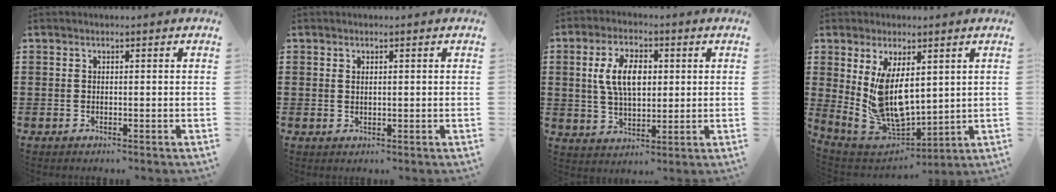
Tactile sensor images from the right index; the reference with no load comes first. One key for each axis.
{"total": 0.7, "fx": 0.4, "fy": 0.3, "fz": 0.5, "tx": -0.009, "ty": 0.004, "tz": 0.007}
{"total": 7.8, "fx": 1.5, "fy": 4.2, "fz": 6.5, "tx": -0.141, "ty": 0.013, "tz": 0.023}
{"total": 10.4, "fx": 2.7, "fy": 5.5, "fz": 8.3, "tx": -0.179, "ty": -0.021, "tz": 0.052}